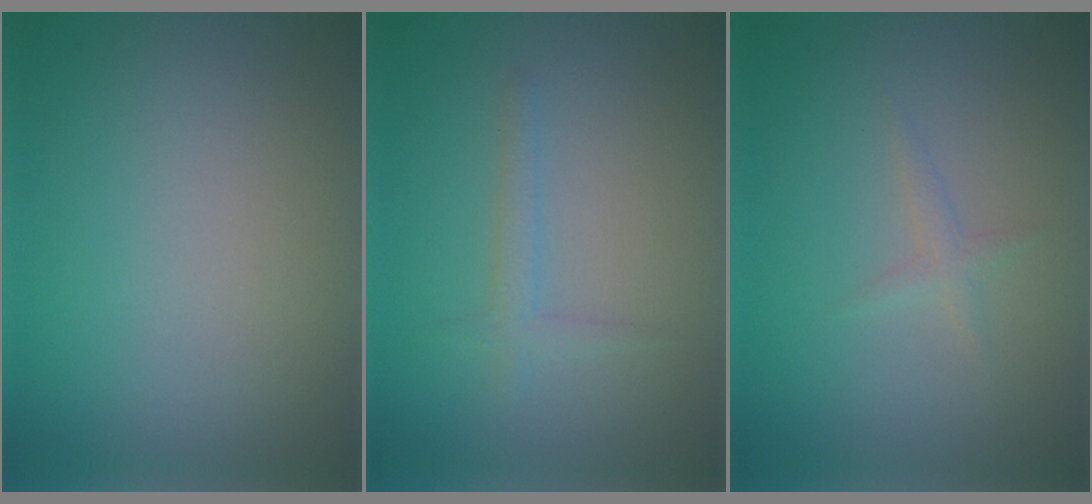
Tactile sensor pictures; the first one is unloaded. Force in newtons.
{"total": 1.4, "press": 1.4, "slide": 0.1}
{"total": 0.5, "press": 0.5, "slide": 0.0}